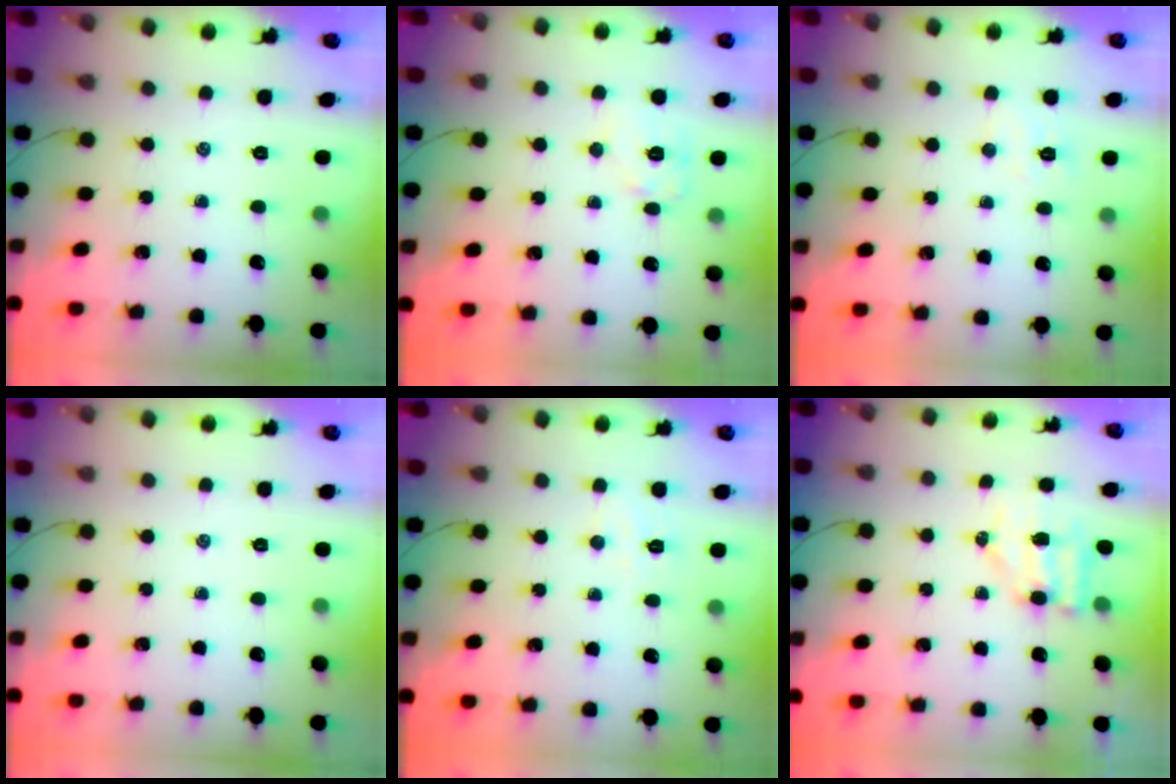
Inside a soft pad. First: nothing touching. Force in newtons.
{"total": 8.1, "press": 8.0, "slide": 0.5}
{"total": 4.6, "press": 4.5, "slide": 0.9}
{"total": 0.0}
{"total": 4.6, "press": 4.5, "slide": 0.9}
{"total": 5.1, "press": 5.0, "slide": 0.8}